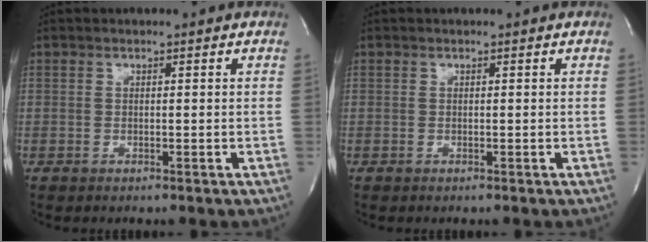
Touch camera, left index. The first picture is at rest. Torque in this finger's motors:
{"motor_torque": [-0.02, 0.01, 0.00, 0.00]}